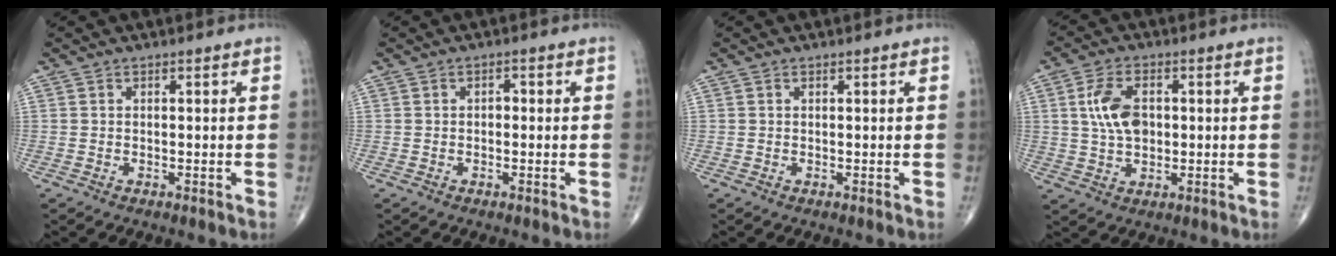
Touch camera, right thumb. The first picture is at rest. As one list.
[{"total": 1.2, "force": [0.0, 0.7, 1.0], "torque": [-0.010, 0.005, -0.004]}, {"total": 0.0}, {"total": 7.9, "force": [1.3, 4.8, 6.2], "torque": [-0.115, 0.002, 0.025]}]